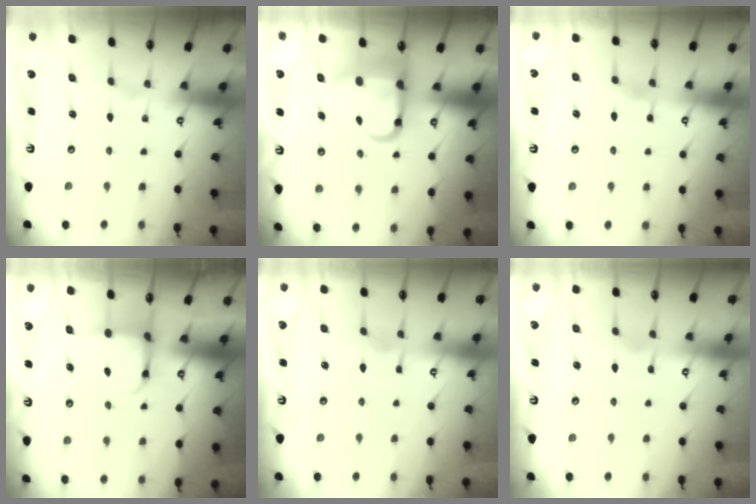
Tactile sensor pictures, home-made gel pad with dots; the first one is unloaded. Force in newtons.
{"total": 8.2, "press": 8.0, "slide": 1.7}
{"total": 3.5, "press": 3.5, "slide": 0.5}
{"total": 4.0, "press": 3.8, "slide": 1.2}
{"total": 3.3, "press": 3.3, "slide": 0.3}
{"total": 3.6, "press": 3.6, "slide": 0.3}